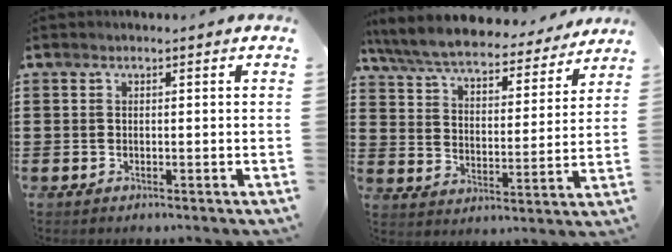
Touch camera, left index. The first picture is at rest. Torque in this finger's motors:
{"motor_torque": [2.14, 0.00, 1.04, 0.21]}